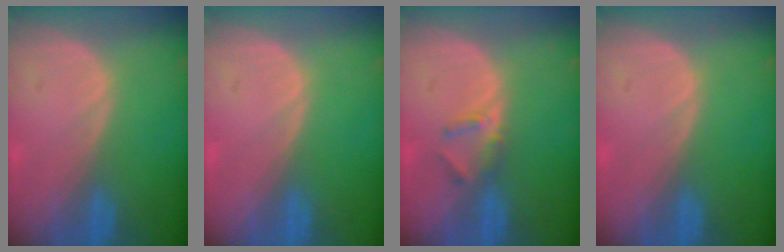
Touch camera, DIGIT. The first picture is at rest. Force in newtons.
{"total": 0.0}
{"total": 2.5, "press": 2.3, "slide": 1.0}
{"total": 0.0}